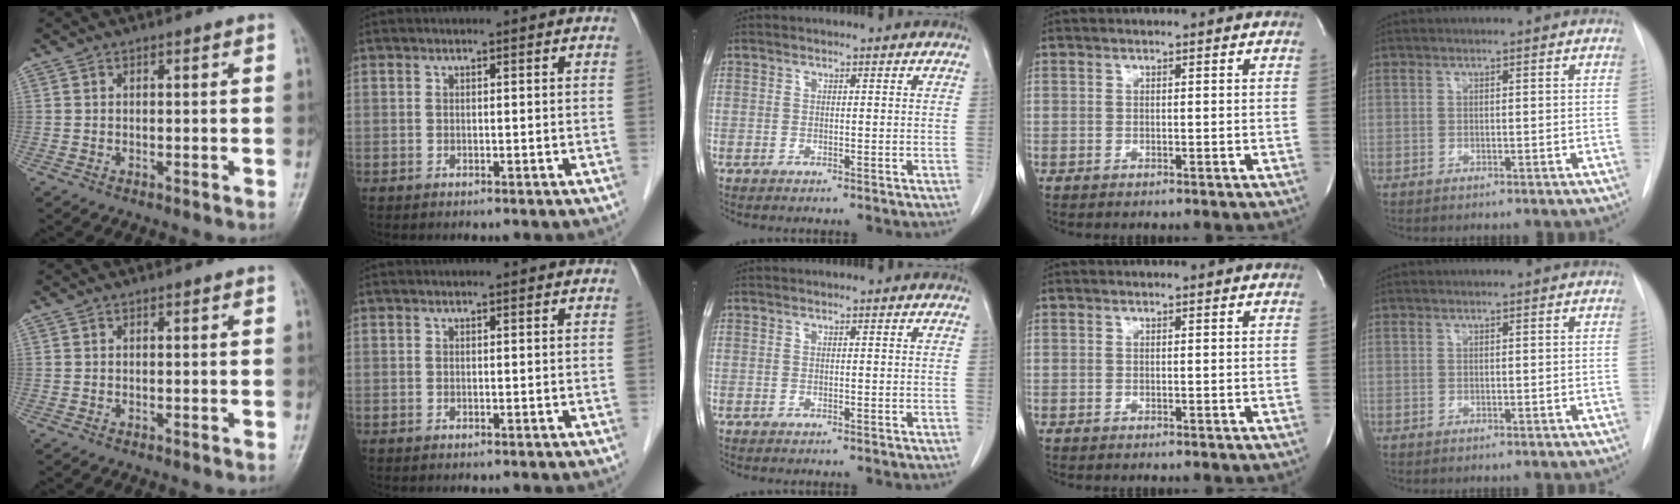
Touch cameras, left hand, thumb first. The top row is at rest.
{}